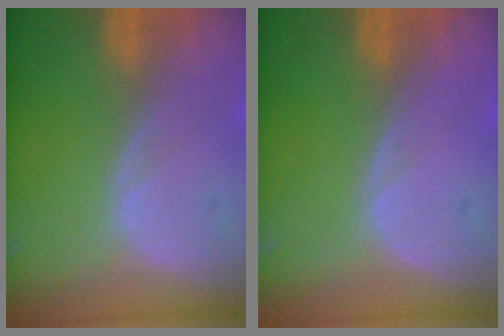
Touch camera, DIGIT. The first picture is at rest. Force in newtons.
{"total": 0.0}